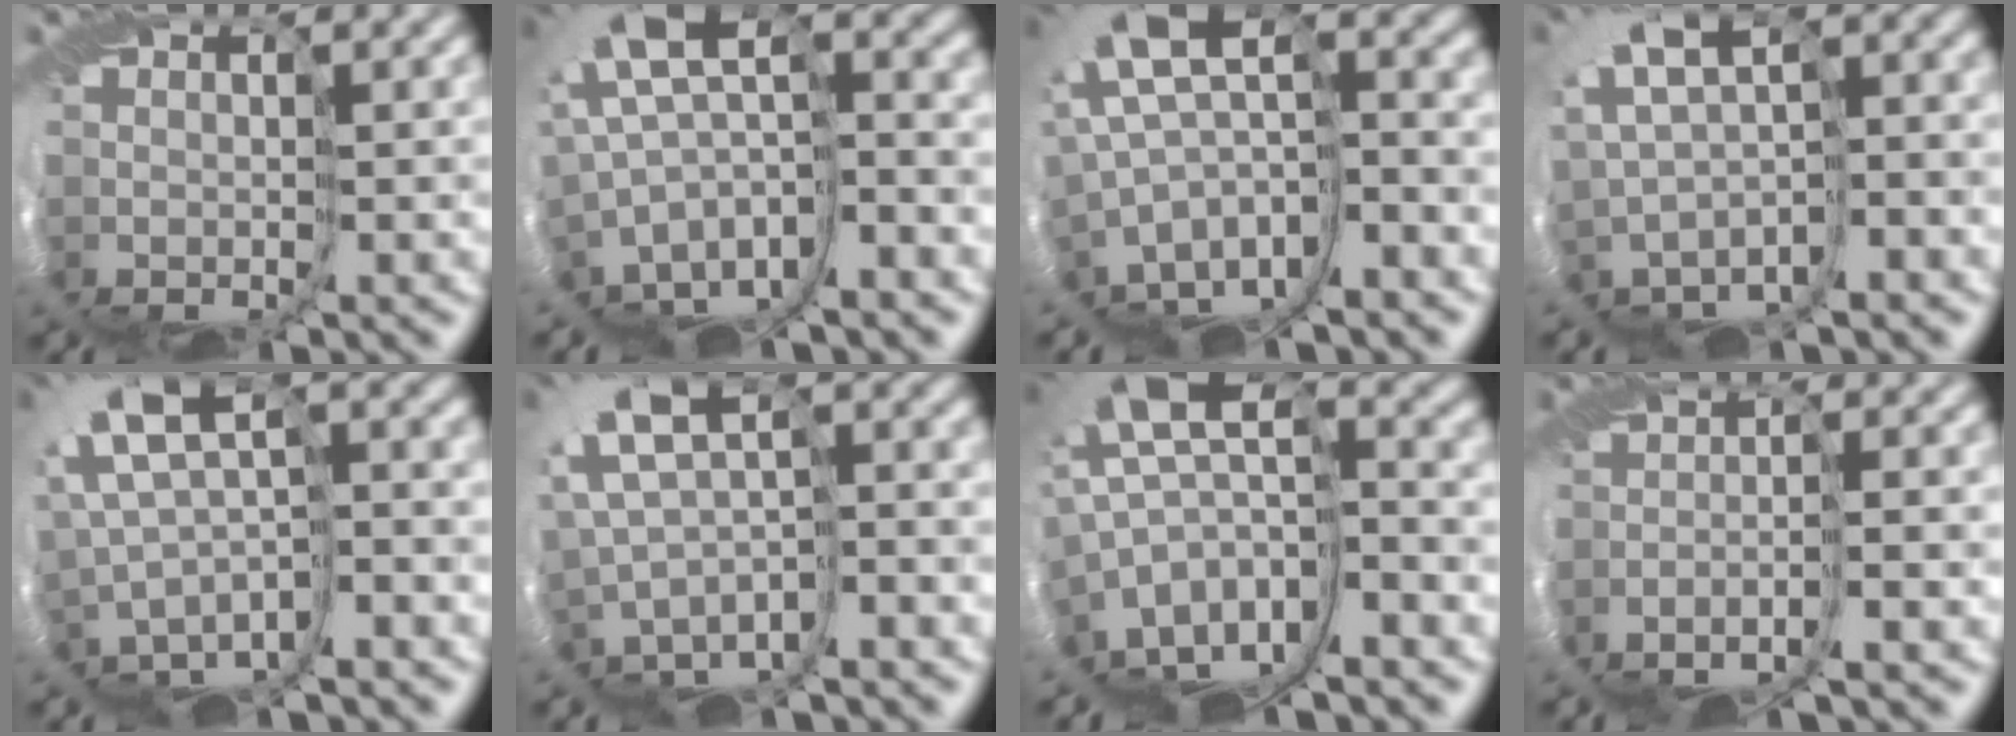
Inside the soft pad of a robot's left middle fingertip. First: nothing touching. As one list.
[{"total": 7.4, "force": [-0.7, 3.0, 6.8], "torque": [-0.164, 0.022, -0.006]}, {"total": 8.3, "force": [-0.2, 3.6, 7.5], "torque": [-0.181, 0.017, 0.009]}, {"total": 3.0, "force": [0.8, 0.2, 2.9], "torque": [-0.049, 0.028, 0.012]}, {"total": 5.2, "force": [2.0, 1.1, 4.6], "torque": [-0.100, 0.028, 0.034]}, {"total": 4.1, "force": [1.8, 1.1, 3.5], "torque": [-0.083, 0.026, 0.030]}, {"total": 8.4, "force": [-1.0, 4.2, 7.2], "torque": [-0.166, 0.014, 0.003]}, {"total": 2.4, "force": [-2.1, -0.4, 1.0], "torque": [-0.019, 0.000, -0.045]}]